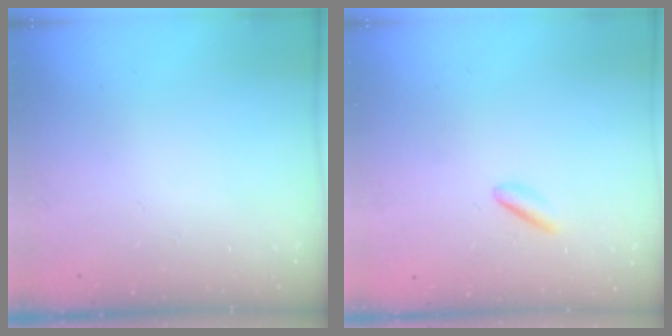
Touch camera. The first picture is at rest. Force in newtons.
{"total": 2.7, "press": 2.5, "slide": 0.9}